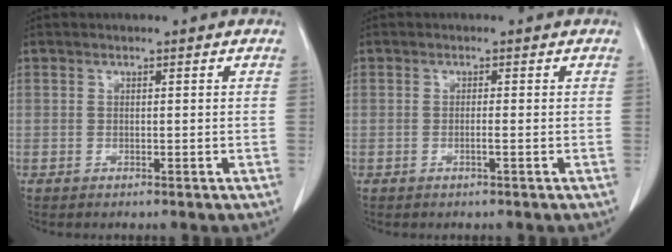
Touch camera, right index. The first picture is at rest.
{"total": 0.9, "force": [-0.4, -0.1, 0.8], "torque": [-0.014, 0.001, -0.006]}